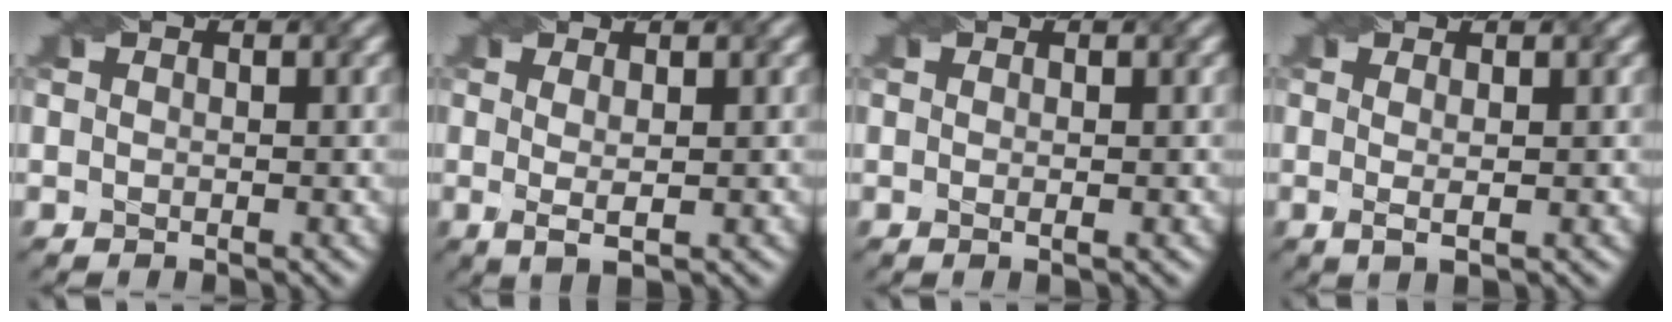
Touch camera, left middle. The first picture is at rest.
{"total": 2.0, "force": [0.2, 0.3, 2.0], "torque": [-0.034, -0.004, 0.003]}
{"total": 0.7, "force": [-0.1, -0.1, 0.7], "torque": [-0.008, -0.003, -0.003]}
{"total": 1.6, "force": [0.0, 0.1, 1.6], "torque": [-0.026, -0.001, -0.002]}